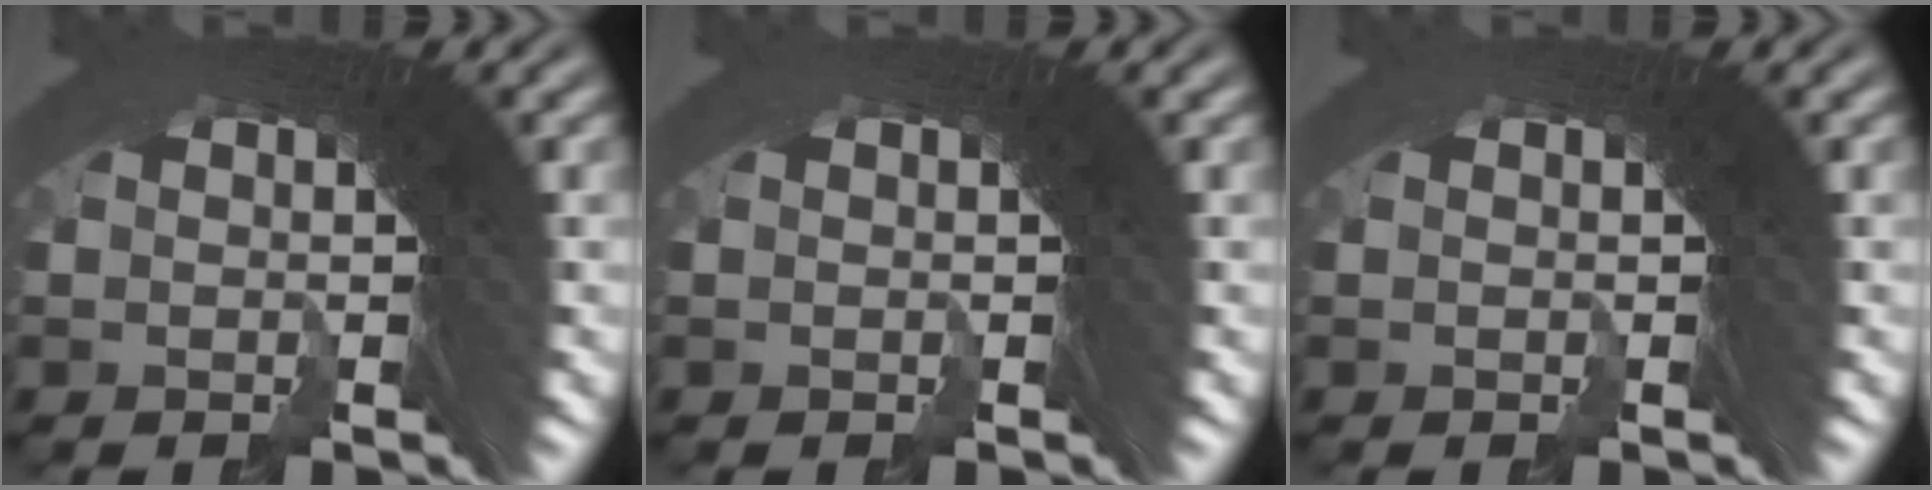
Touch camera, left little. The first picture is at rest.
{"total": 0.0}
{"total": 0.0}